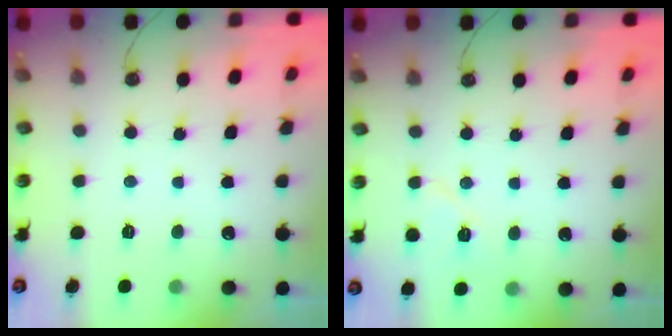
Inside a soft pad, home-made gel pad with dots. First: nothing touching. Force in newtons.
{"total": 6.4, "press": 6.3, "slide": 1.0}